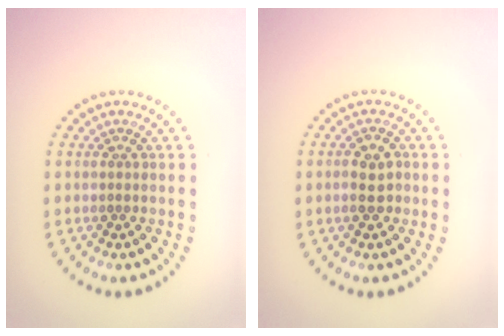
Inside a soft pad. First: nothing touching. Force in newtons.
{"total": 2.5, "press": 2.4, "slide": 0.3}